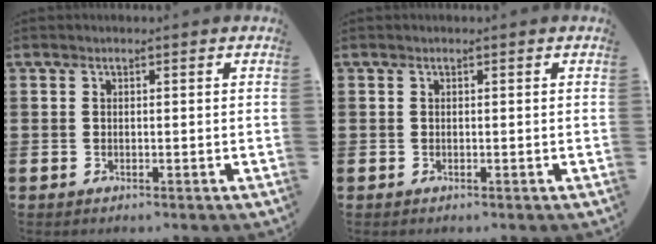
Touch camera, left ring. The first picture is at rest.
{"total": 0.0}